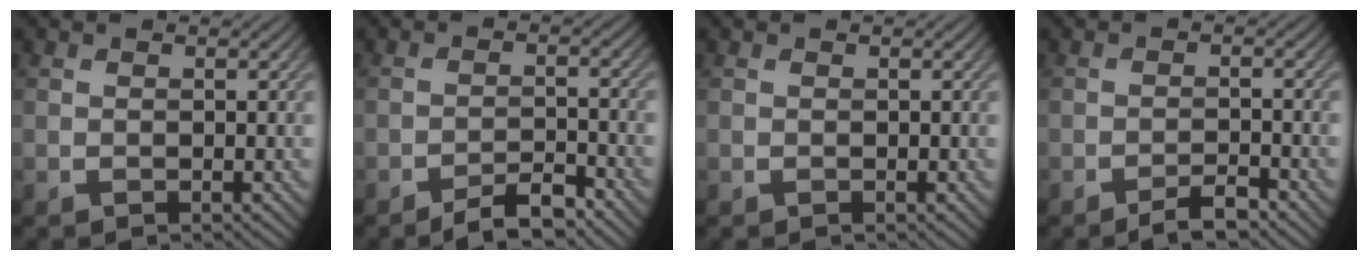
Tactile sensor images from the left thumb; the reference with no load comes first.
{"total": 4.2, "force": [-3.4, 0.8, 2.3], "torque": [-0.037, 0.007, -0.059]}
{"total": 0.0}
{"total": 2.8, "force": [-2.2, 0.4, 1.7], "torque": [-0.025, 0.007, -0.040]}